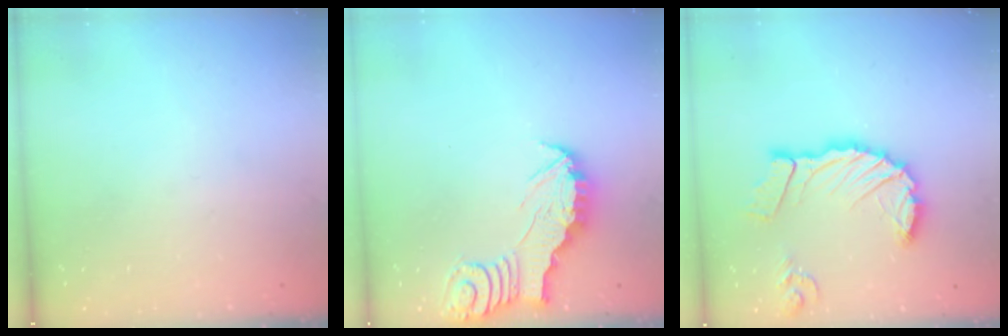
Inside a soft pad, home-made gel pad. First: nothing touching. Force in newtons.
{"total": 2.9, "press": 2.9, "slide": 0.3}
{"total": 14.8, "press": 14.7, "slide": 1.6}